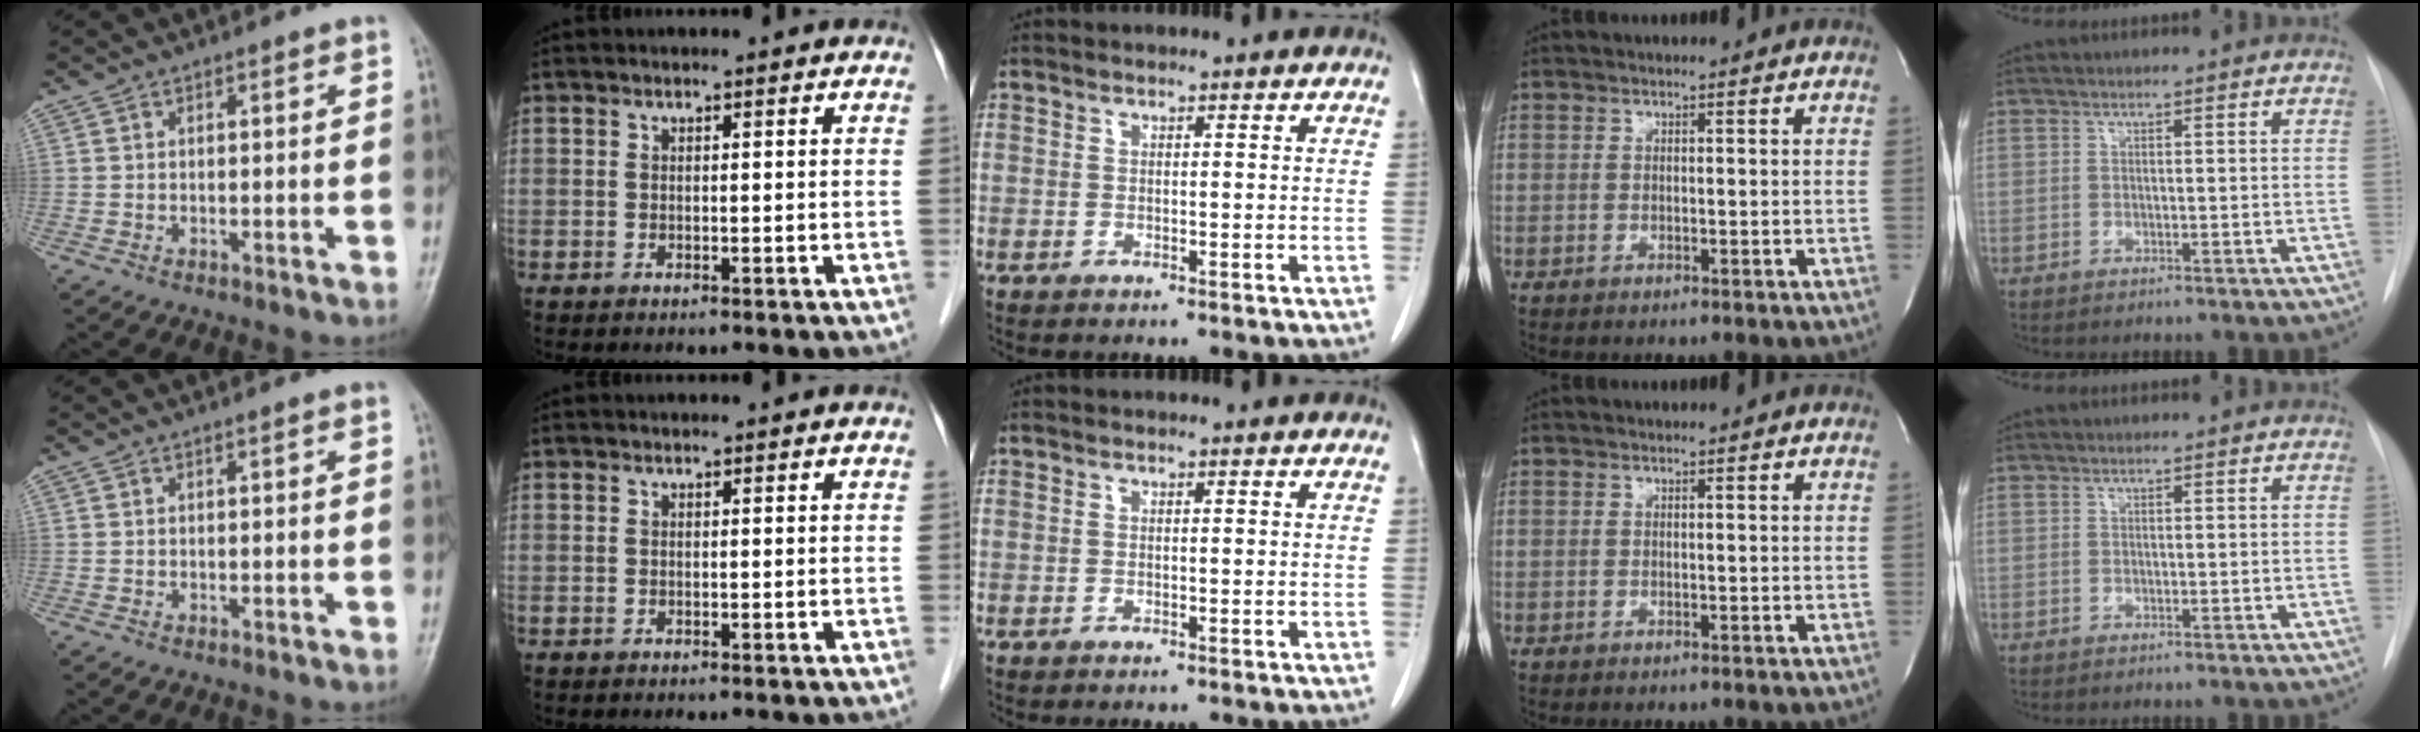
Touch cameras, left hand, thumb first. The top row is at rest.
{}